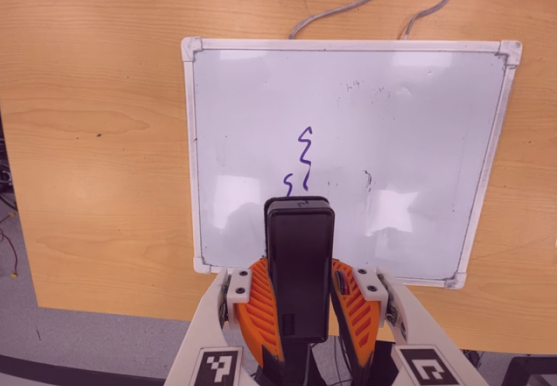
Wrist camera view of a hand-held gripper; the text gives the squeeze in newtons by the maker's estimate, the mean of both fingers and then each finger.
{"total": 8.9, "left": 7.7, "right": 10.1}